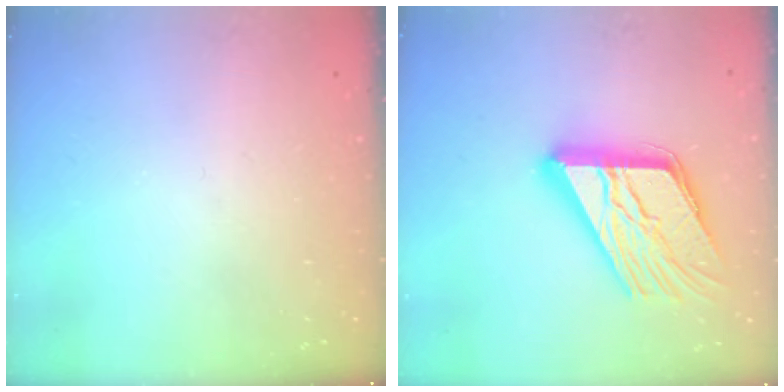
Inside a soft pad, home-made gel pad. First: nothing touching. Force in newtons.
{"total": 22.9, "press": 22.8, "slide": 2.3}